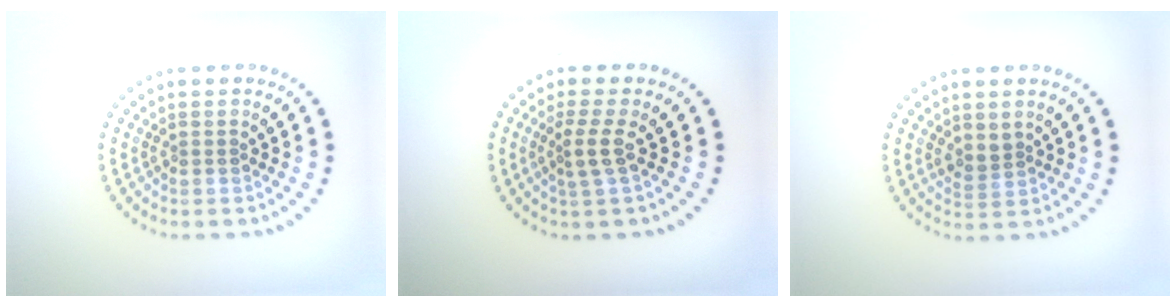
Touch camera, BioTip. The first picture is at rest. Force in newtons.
{"total": 2.1, "press": 1.5, "slide": 1.5}
{"total": 1.6, "press": 1.2, "slide": 1.0}